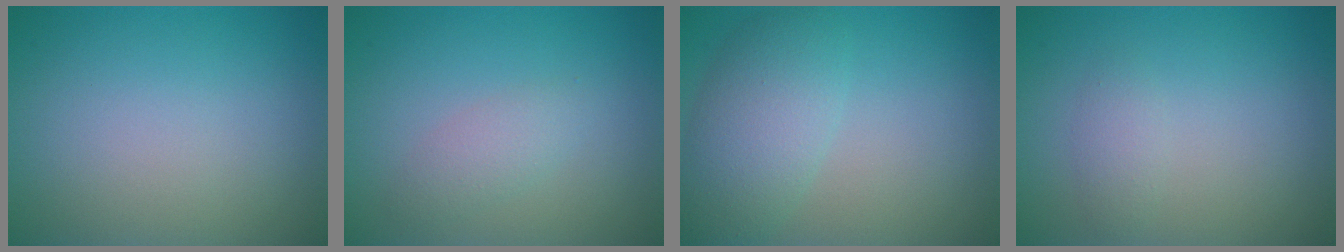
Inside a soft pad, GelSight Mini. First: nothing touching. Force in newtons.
{"total": 1.6, "press": 1.6, "slide": 0.1}
{"total": 5.0, "press": 5.0, "slide": 0.4}
{"total": 1.1, "press": 1.1, "slide": 0.0}